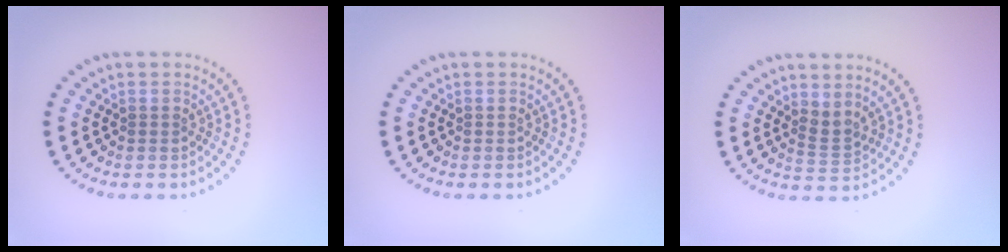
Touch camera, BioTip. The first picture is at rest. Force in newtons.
{"total": 0.0}
{"total": 1.8, "press": 1.3, "slide": 1.1}